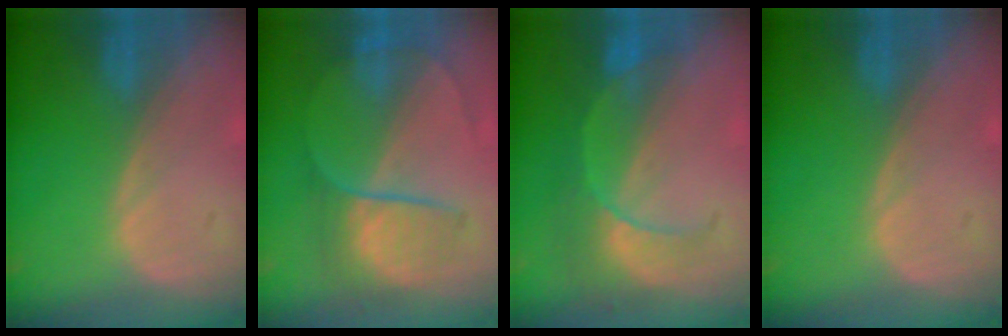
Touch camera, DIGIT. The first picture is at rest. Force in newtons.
{"total": 6.8, "press": 6.6, "slide": 1.6}
{"total": 7.8, "press": 6.9, "slide": 3.7}
{"total": 0.0}